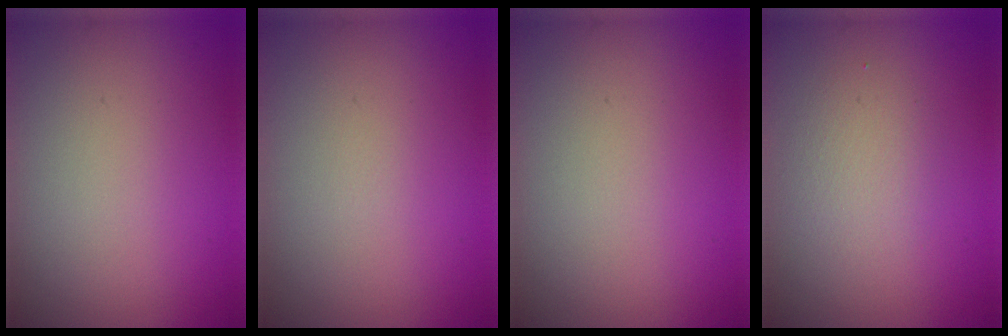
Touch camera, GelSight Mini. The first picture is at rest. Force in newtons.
{"total": 0.0}
{"total": 0.0}
{"total": 2.1, "press": 2.1, "slide": 0.1}